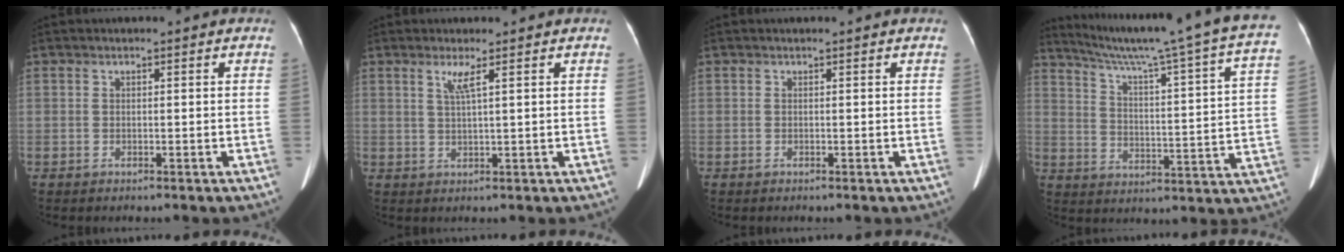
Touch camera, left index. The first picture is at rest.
{"total": 2.5, "force": [1.3, -0.3, 2.1], "torque": [-0.048, -0.004, 0.028]}
{"total": 0.0}
{"total": 26.2, "force": [21.6, -0.5, 14.9], "torque": [-0.229, -0.043, 0.284]}